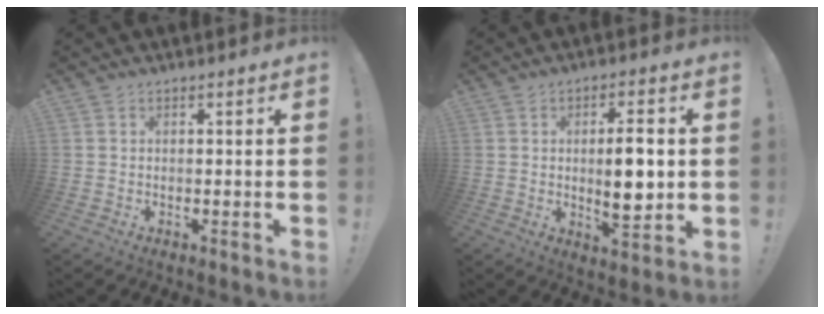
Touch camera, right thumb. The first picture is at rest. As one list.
[{"total": 9.6, "force": [0.4, 3.0, 9.2], "torque": [-0.143, -0.008, 0.000]}]